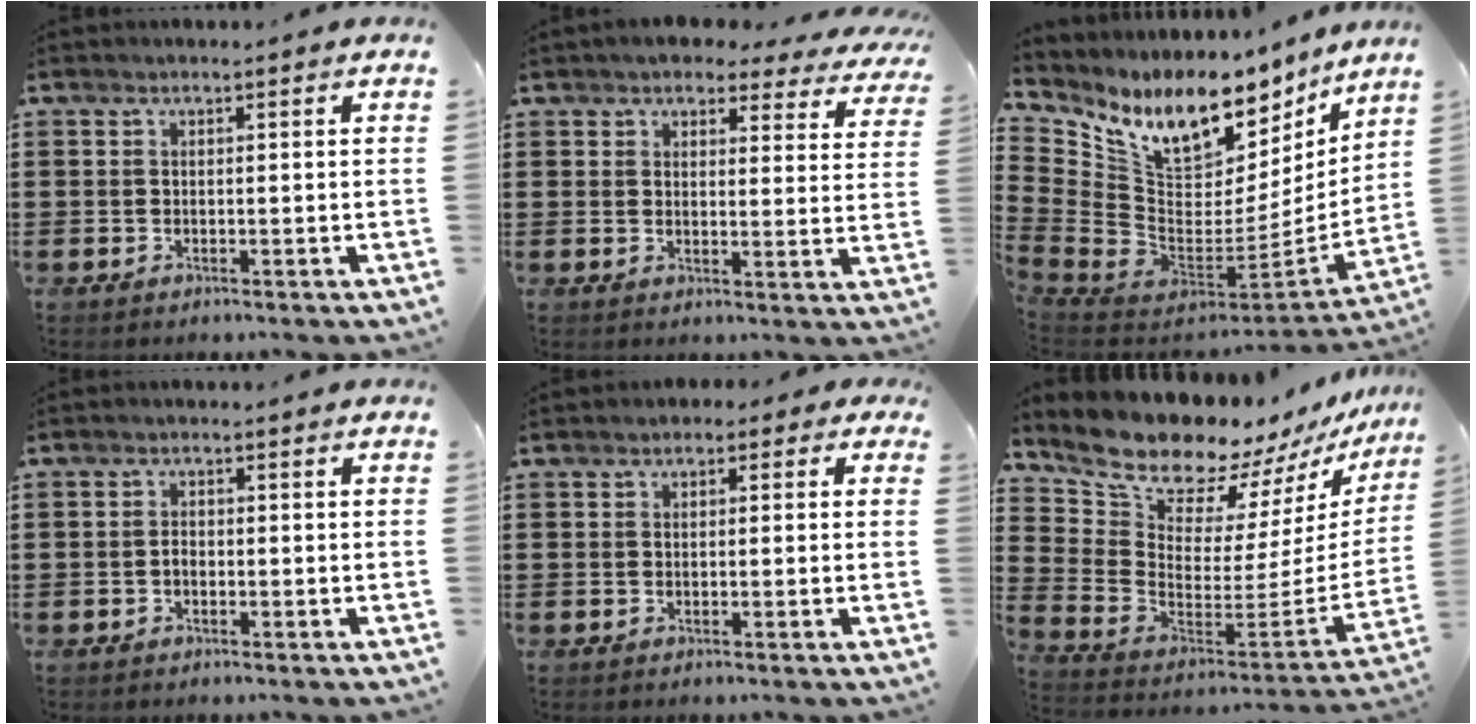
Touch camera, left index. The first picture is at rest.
{"total": 4.2, "force": [3.9, 1.0, 1.2], "torque": [-0.033, -0.018, 0.067]}
{"total": 11.8, "force": [7.9, 6.1, 6.2], "torque": [-0.137, -0.062, 0.142]}
{"total": 1.4, "force": [-0.4, 0.9, 1.0], "torque": [-0.021, 0.002, -0.007]}
{"total": 2.0, "force": [1.3, 1.4, 0.7], "torque": [-0.014, 0.007, 0.021]}
{"total": 11.5, "force": [10.8, 3.3, 2.2], "torque": [-0.091, -0.087, 0.194]}